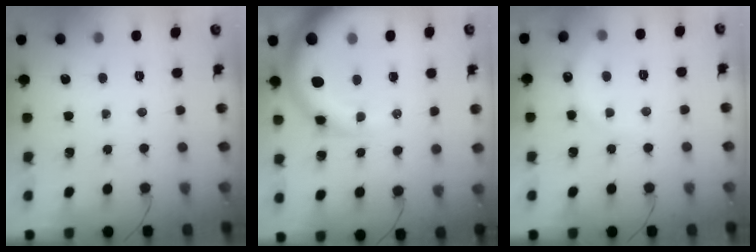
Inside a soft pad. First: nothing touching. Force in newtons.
{"total": 12.6, "press": 12.1, "slide": 3.4}
{"total": 6.7, "press": 6.6, "slide": 1.5}